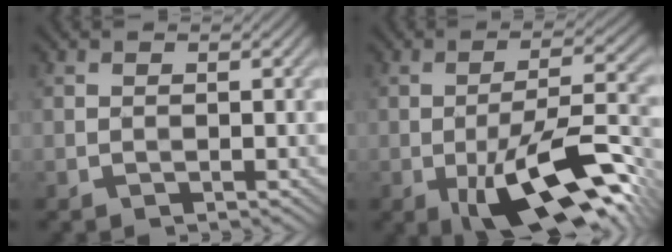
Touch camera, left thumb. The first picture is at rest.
{"total": 14.3, "force": [-6.0, 4.6, 12.1], "torque": [-0.201, 0.000, -0.101]}